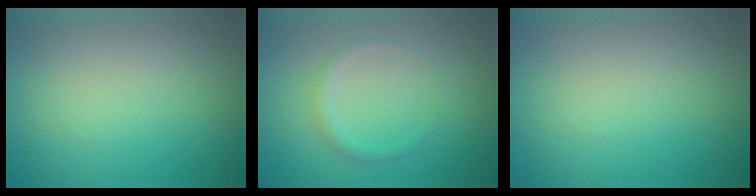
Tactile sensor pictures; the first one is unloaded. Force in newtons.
{"total": 1.1, "press": 1.1, "slide": 0.0}
{"total": 0.0}